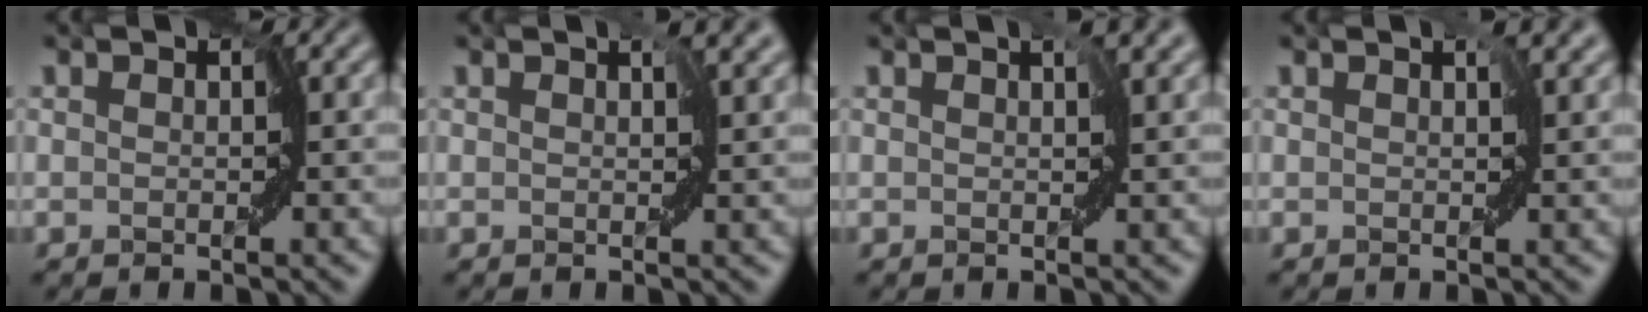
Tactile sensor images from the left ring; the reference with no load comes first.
{"total": 2.5, "force": [1.2, 1.0, 1.9], "torque": [-0.024, 0.005, 0.018]}
{"total": 1.8, "force": [0.9, 0.5, 1.5], "torque": [-0.023, 0.006, 0.018]}
{"total": 1.9, "force": [1.0, 0.7, 1.5], "torque": [-0.020, 0.004, 0.016]}